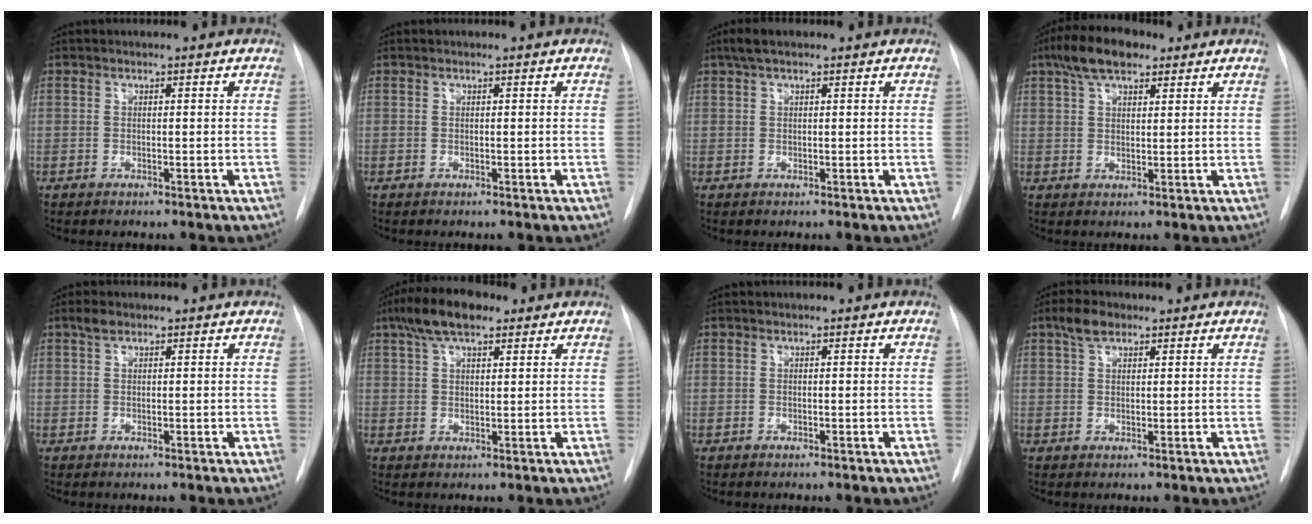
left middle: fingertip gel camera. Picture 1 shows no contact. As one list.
[{"total": 0.0}, {"total": 3.1, "force": [2.1, 1.0, 2.1], "torque": [-0.048, 0.020, 0.038]}, {"total": 7.7, "force": [5.0, 3.2, 5.0], "torque": [-0.098, 0.024, 0.089]}, {"total": 1.6, "force": [1.1, 0.7, 0.9], "torque": [-0.022, 0.010, 0.020]}, {"total": 7.9, "force": [5.1, 2.9, 5.3], "torque": [-0.106, 0.023, 0.090]}, {"total": 0.0}, {"total": 3.5, "force": [2.3, 1.7, 2.0], "torque": [-0.046, 0.011, 0.045]}]